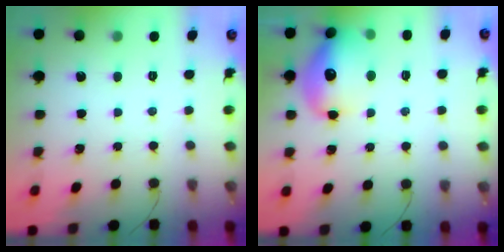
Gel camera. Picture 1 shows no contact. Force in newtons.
{"total": 14.4, "press": 14.2, "slide": 2.3}